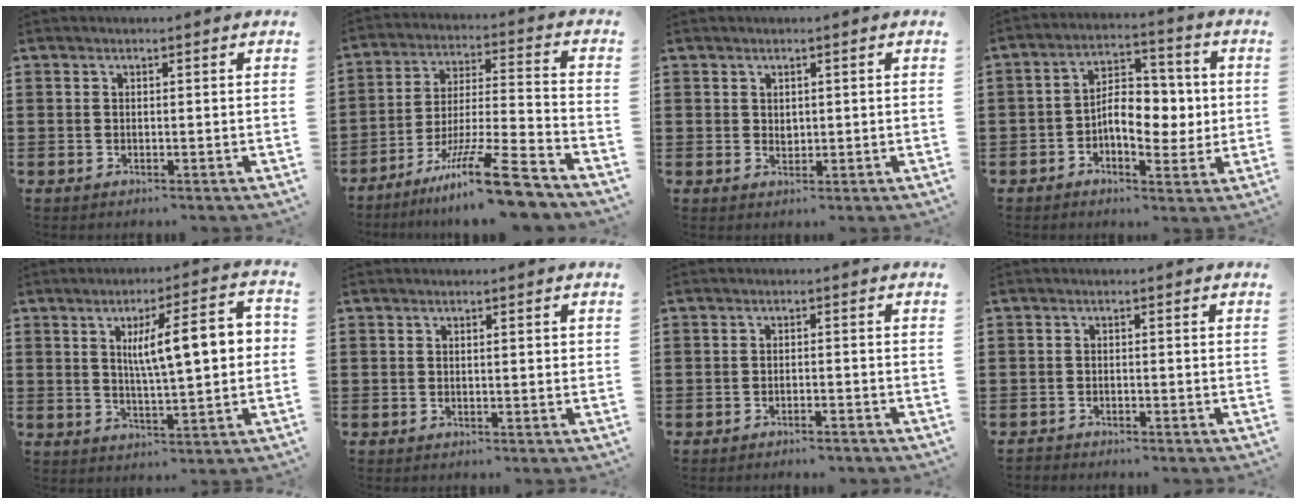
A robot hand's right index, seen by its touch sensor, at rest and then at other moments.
{"total": 14.3, "force": [-10.7, 0.8, 9.4], "torque": [-0.149, 0.028, -0.194]}
{"total": 1.1, "force": [0.6, 0.8, 0.4], "torque": [-0.009, 0.003, 0.013]}
{"total": 7.4, "force": [-0.6, 4.5, 5.9], "torque": [-0.092, 0.008, -0.017]}
{"total": 10.3, "force": [2.2, 2.2, 9.8], "torque": [-0.169, 0.004, 0.030]}
{"total": 0.7, "force": [0.2, 0.0, 0.6], "torque": [-0.012, 0.000, 0.003]}
{"total": 1.4, "force": [-1.3, 0.0, 0.4], "torque": [-0.011, 0.002, -0.027]}
{"total": 1.1, "force": [-1.1, 0.2, -0.1], "torque": [0.000, 0.004, -0.025]}